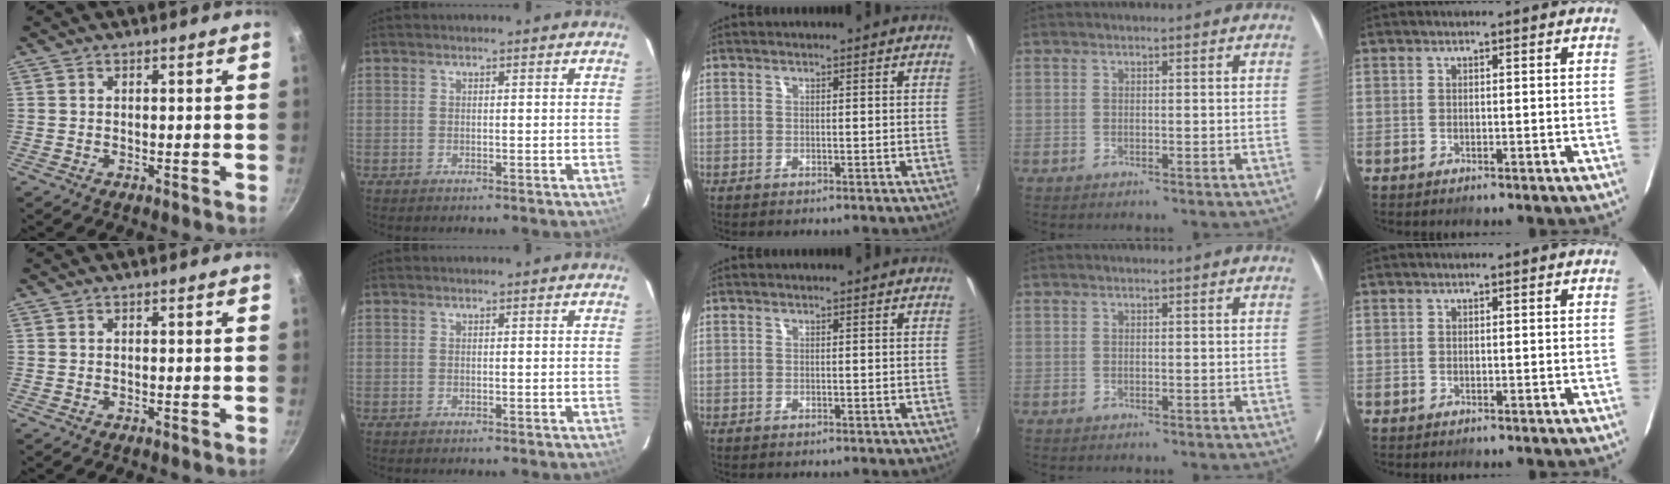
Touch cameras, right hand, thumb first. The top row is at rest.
{}